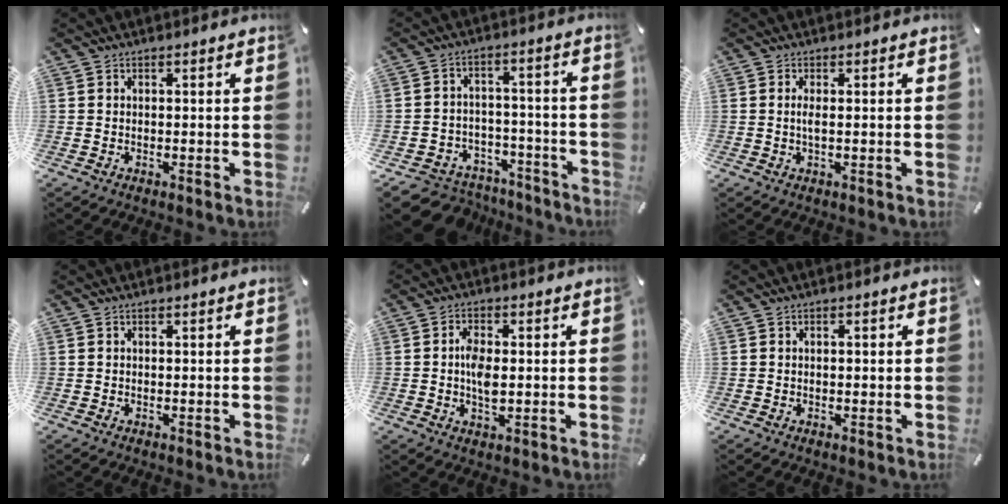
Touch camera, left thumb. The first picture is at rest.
{"total": 6.5, "force": [-4.1, 4.9, 1.4], "torque": [-0.024, 0.026, -0.074]}
{"total": 1.9, "force": [0.0, 0.3, 1.9], "torque": [-0.038, -0.004, 0.000]}
{"total": 0.0}
{"total": 5.2, "force": [-0.1, 2.8, 4.4], "torque": [-0.089, -0.002, -0.007]}
{"total": 0.7, "force": [0.0, 0.4, 0.6], "torque": [-0.012, 0.001, 0.000]}